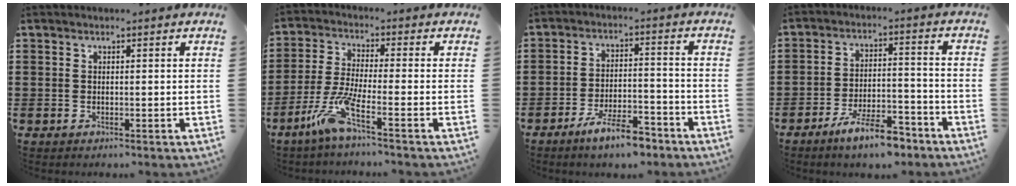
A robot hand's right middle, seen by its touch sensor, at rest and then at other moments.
{"total": 7.4, "force": [-4.2, 0.6, 6.0], "torque": [-0.146, -0.012, -0.086]}
{"total": 7.1, "force": [-5.6, 1.4, 4.2], "torque": [-0.084, -0.001, -0.103]}
{"total": 8.1, "force": [-6.4, 1.7, 4.7], "torque": [-0.090, 0.004, -0.117]}